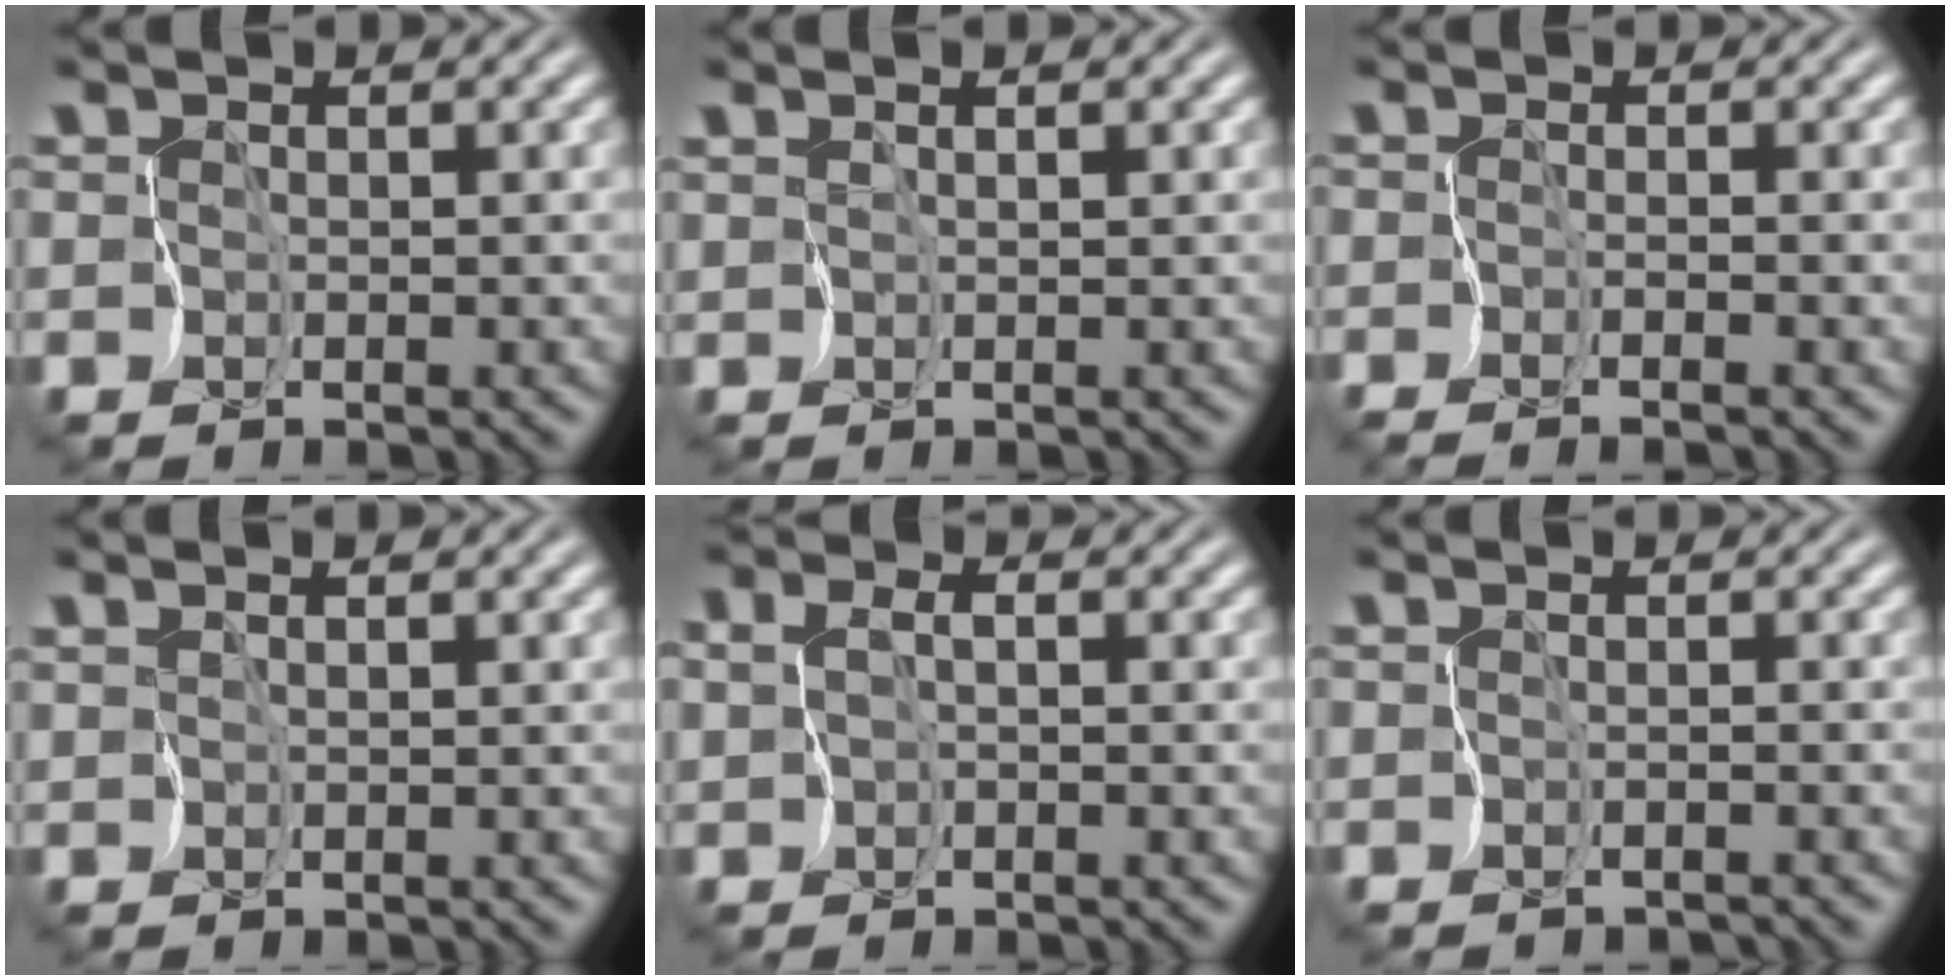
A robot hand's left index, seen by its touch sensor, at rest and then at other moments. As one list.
[{"total": 0.7, "force": [0.4, -0.4, 0.4], "torque": [-0.019, -0.002, 0.005]}, {"total": 1.2, "force": [-0.8, -0.8, 0.2], "torque": [-0.016, -0.002, -0.024]}, {"total": 0.6, "force": [0.2, -0.5, 0.1], "torque": [-0.014, -0.003, 0.000]}, {"total": 2.7, "force": [-1.0, 2.0, 1.4], "torque": [-0.018, 0.004, -0.035]}, {"total": 1.2, "force": [-1.2, 0.0, 0.0], "torque": [0.005, -0.006, -0.023]}]